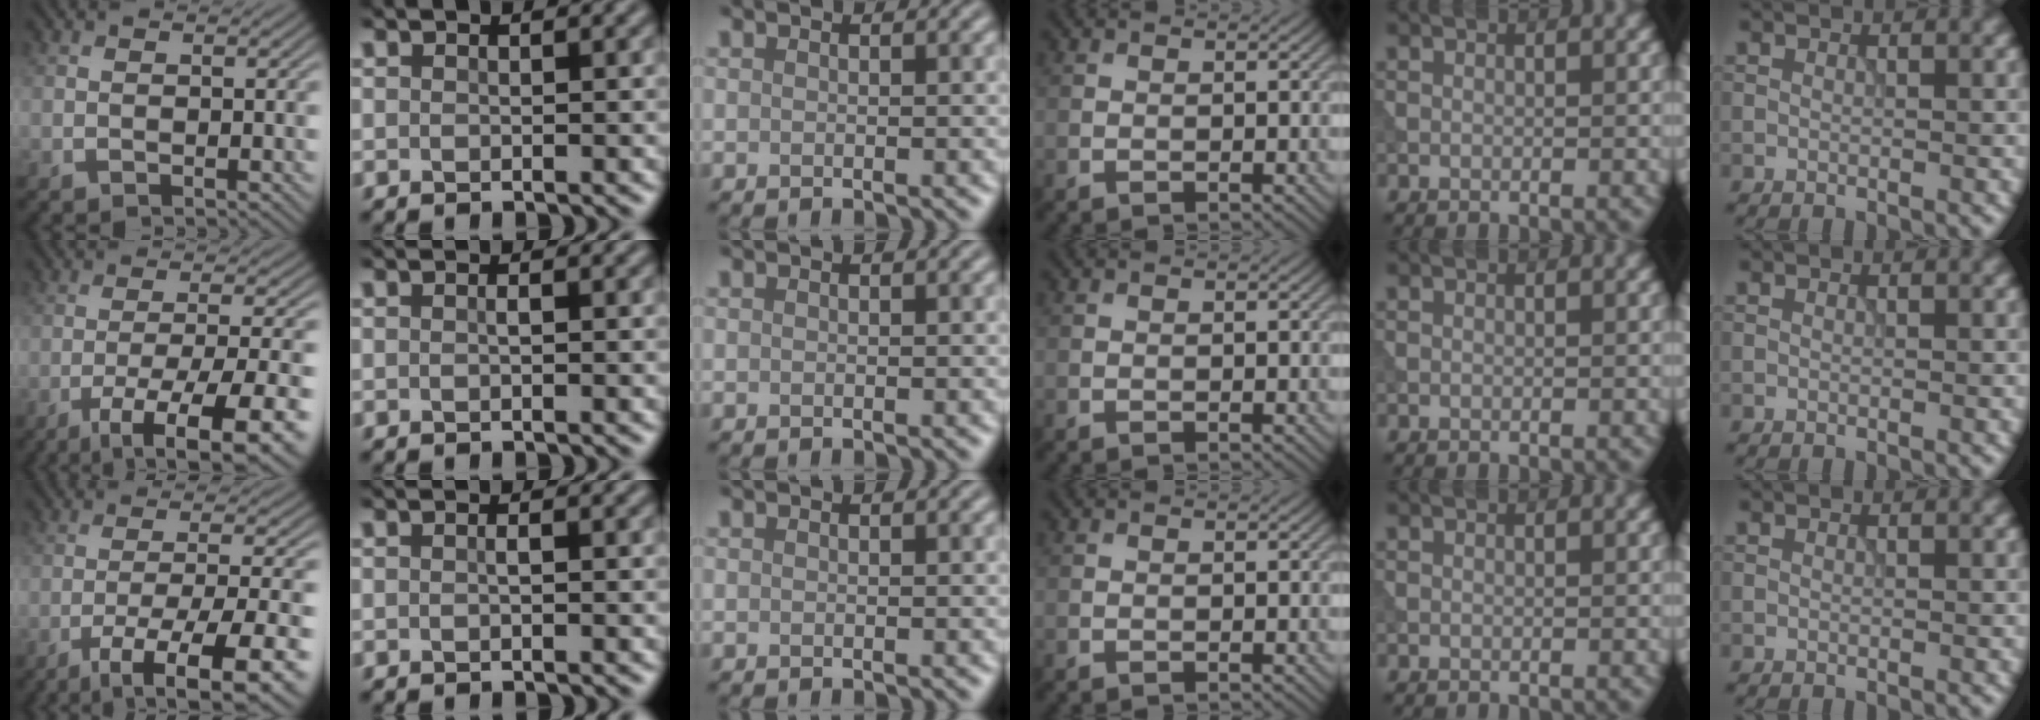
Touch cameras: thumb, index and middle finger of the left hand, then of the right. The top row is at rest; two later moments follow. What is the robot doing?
{"motion": "extract", "object": "tissue"}